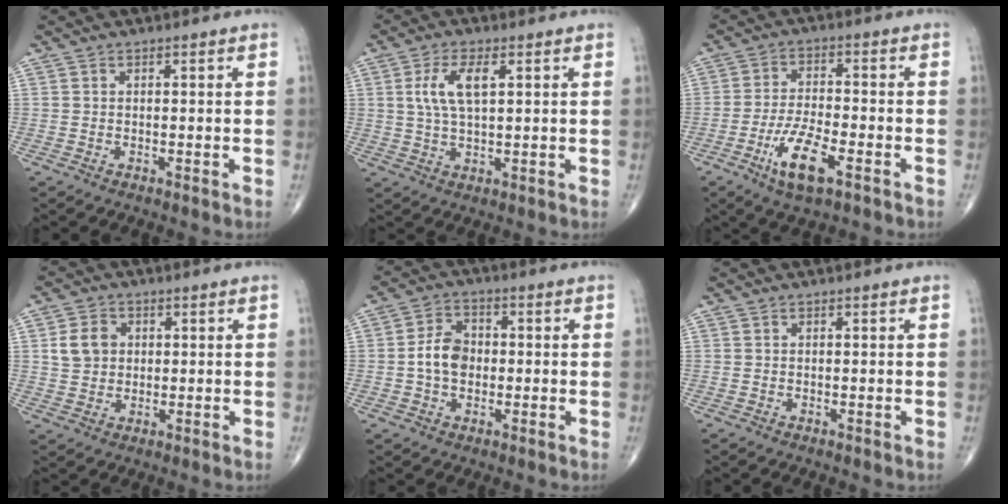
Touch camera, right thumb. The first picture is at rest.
{"total": 7.2, "force": [2.0, 2.9, 6.2], "torque": [-0.132, 0.001, 0.041]}
{"total": 9.4, "force": [-4.5, 3.0, 7.6], "torque": [-0.150, 0.013, -0.080]}
{"total": 5.9, "force": [1.2, 4.9, 3.0], "torque": [-0.039, 0.000, 0.021]}
{"total": 6.8, "force": [-0.5, 5.0, 4.6], "torque": [-0.068, 0.016, -0.017]}
{"total": 0.0}